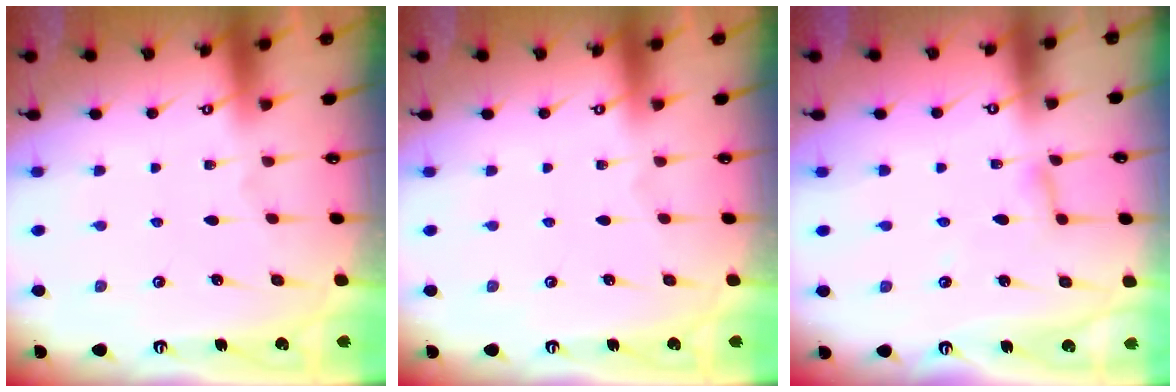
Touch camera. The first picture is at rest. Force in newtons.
{"total": 0.0}
{"total": 3.0, "press": 3.0, "slide": 0.3}